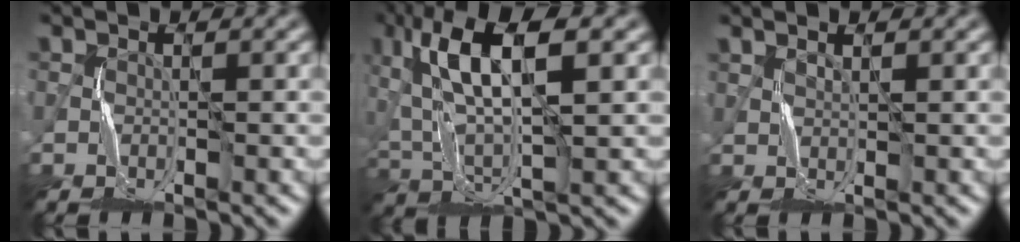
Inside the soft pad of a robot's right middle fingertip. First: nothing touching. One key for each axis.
{"total": 9.7, "fx": 3.2, "fy": 3.4, "fz": 8.5, "tx": -0.173, "ty": 0.012, "tz": 0.060}
{"total": 0.9, "fx": 0.9, "fy": 0.0, "fz": 0.0, "tx": 0.002, "ty": -0.006, "tz": 0.018}